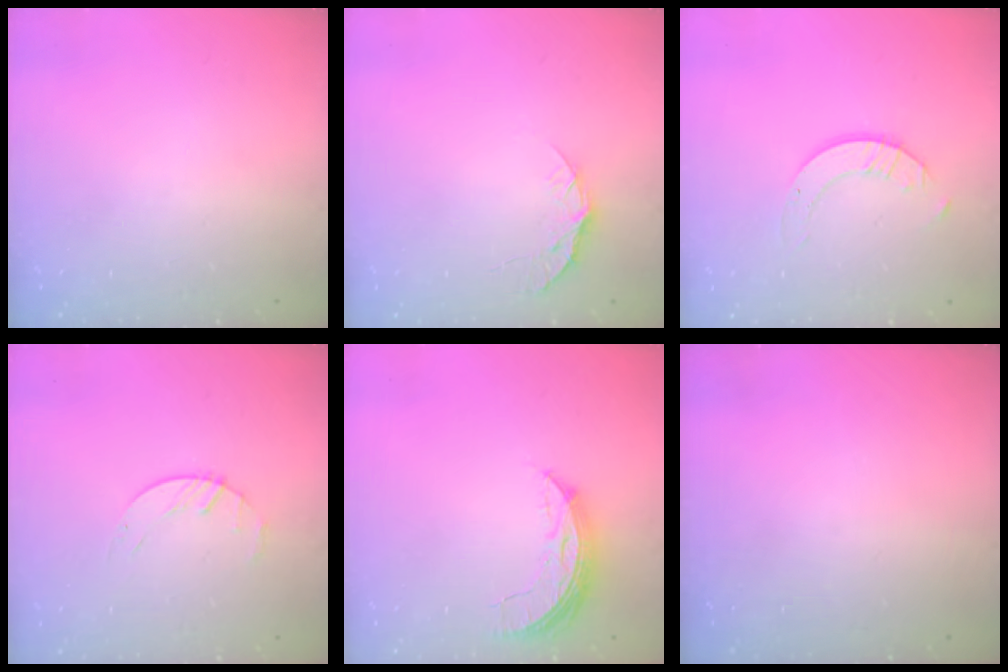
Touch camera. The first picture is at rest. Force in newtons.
{"total": 8.1, "press": 8.1, "slide": 0.7}
{"total": 2.0, "press": 2.0, "slide": 0.2}
{"total": 2.2, "press": 2.2, "slide": 0.4}
{"total": 6.7, "press": 6.7, "slide": 0.4}
{"total": 0.0}